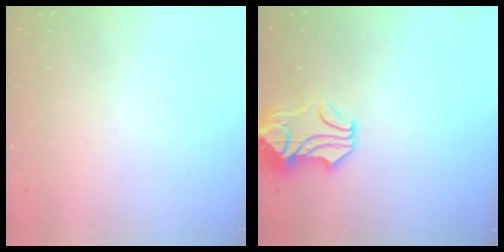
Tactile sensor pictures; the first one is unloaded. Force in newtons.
{"total": 2.2, "press": 1.6, "slide": 1.5}